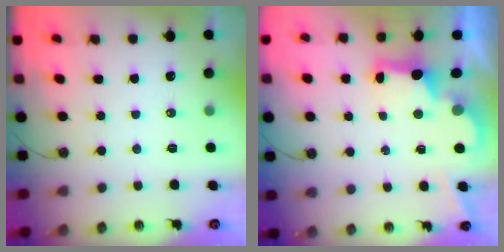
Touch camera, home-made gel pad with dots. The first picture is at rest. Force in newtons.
{"total": 2.8, "press": 2.7, "slide": 0.9}